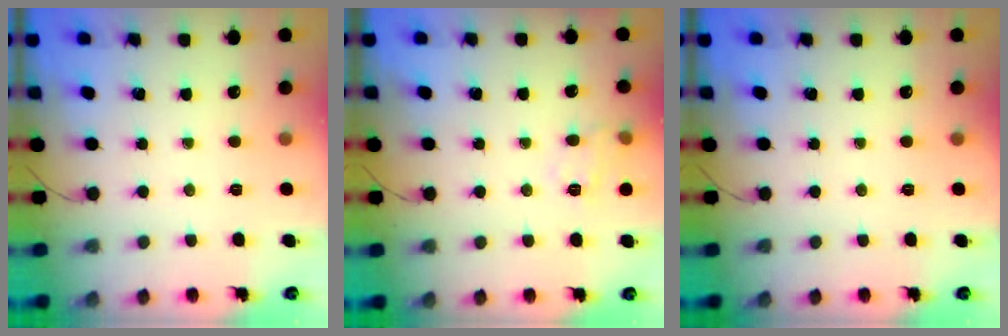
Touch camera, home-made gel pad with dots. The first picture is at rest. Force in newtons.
{"total": 8.9, "press": 8.8, "slide": 1.0}
{"total": 0.0}